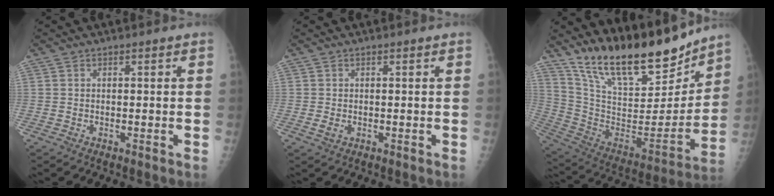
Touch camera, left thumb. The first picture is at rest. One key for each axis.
{"total": 1.6, "fx": -0.1, "fy": 1.1, "fz": 1.2, "tx": -0.022, "ty": -0.003, "tz": -0.001}
{"total": 24.3, "fx": 19.5, "fy": 7.8, "fz": 12.3, "tx": -0.164, "ty": -0.098, "tz": 0.336}